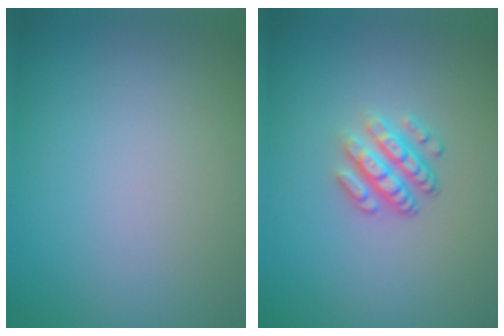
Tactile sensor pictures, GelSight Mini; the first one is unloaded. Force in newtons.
{"total": 3.4, "press": 2.5, "slide": 2.2}